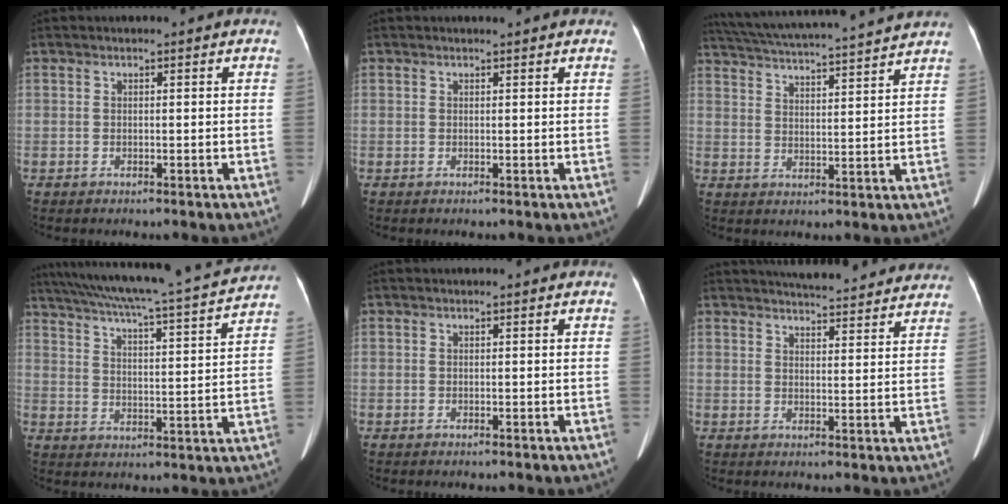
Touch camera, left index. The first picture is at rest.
{"total": 2.0, "force": [1.8, 0.1, 0.7], "torque": [-0.010, 0.012, 0.021]}
{"total": 19.9, "force": [18.2, 0.1, 7.8], "torque": [-0.144, 0.017, 0.263]}
{"total": 21.6, "force": [19.3, 0.1, 9.6], "torque": [-0.168, -0.009, 0.267]}
{"total": 0.0}
{"total": 18.3, "force": [17.0, 2.8, 6.0], "torque": [-0.075, 0.004, 0.207]}